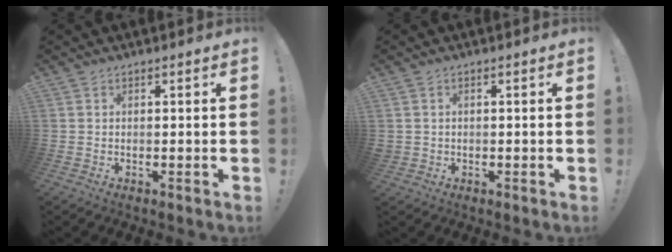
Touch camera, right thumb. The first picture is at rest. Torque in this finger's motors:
{"motor_torque": [0.03, 0.83, 1.70, -0.26, 0.32]}